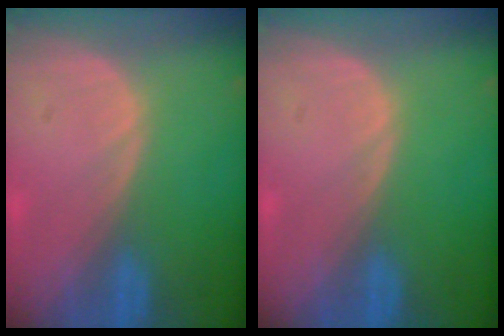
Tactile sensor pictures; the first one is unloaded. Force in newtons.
{"total": 0.0}